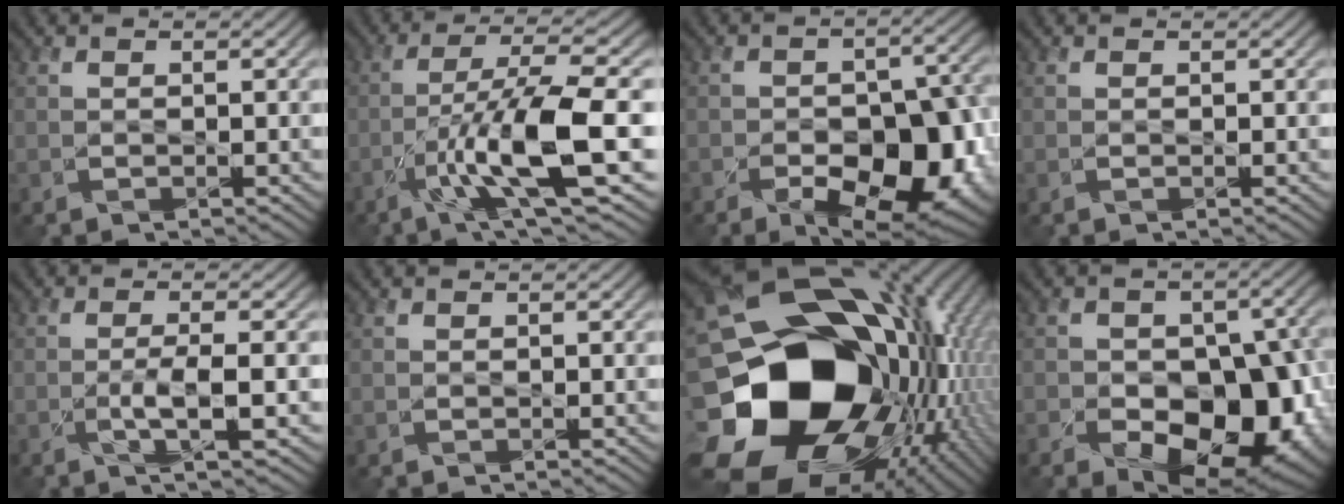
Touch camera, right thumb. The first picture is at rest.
{"total": 12.4, "force": [-4.1, 2.7, 11.4], "torque": [-0.196, 0.002, -0.077]}
{"total": 14.5, "force": [-6.3, 8.4, 9.9], "torque": [-0.119, -0.023, -0.085]}
{"total": 0.0}
{"total": 3.5, "force": [-1.0, 0.4, 3.3], "torque": [-0.060, -0.001, -0.024]}
{"total": 0.0}
{"total": 23.1, "force": [-4.3, 17.4, 14.5], "torque": [-0.316, -0.067, -0.043]}
{"total": 13.4, "force": [-4.8, 8.4, 9.2], "torque": [-0.109, -0.029, -0.068]}